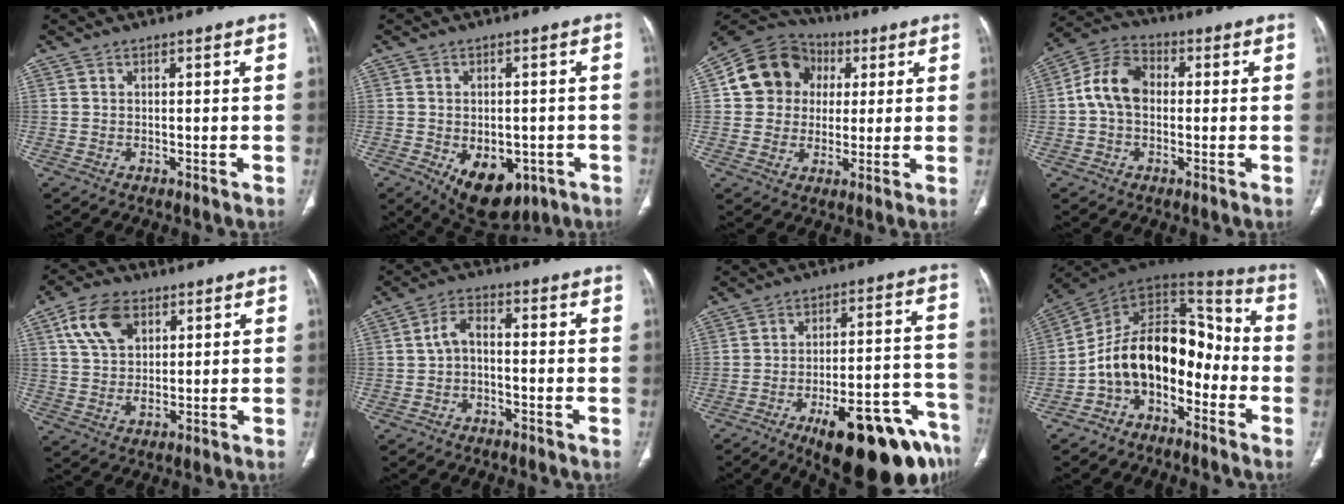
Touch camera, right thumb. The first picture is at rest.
{"total": 12.0, "force": [-4.8, 7.4, 8.1], "torque": [-0.095, 0.005, -0.050]}
{"total": 13.4, "force": [2.7, 11.9, 5.4], "torque": [-0.074, 0.013, 0.039]}
{"total": 9.3, "force": [0.1, 6.8, 6.4], "torque": [-0.110, 0.028, -0.010]}
{"total": 10.1, "force": [4.5, 6.4, 6.5], "torque": [-0.108, -0.008, 0.086]}
{"total": 4.2, "force": [-0.8, 2.6, 3.2], "torque": [-0.054, 0.021, -0.022]}
{"total": 23.1, "force": [-14.1, 7.0, 16.9], "torque": [-0.152, 0.083, -0.199]}
{"total": 16.7, "force": [-5.3, 10.7, 11.6], "torque": [-0.159, 0.103, -0.101]}